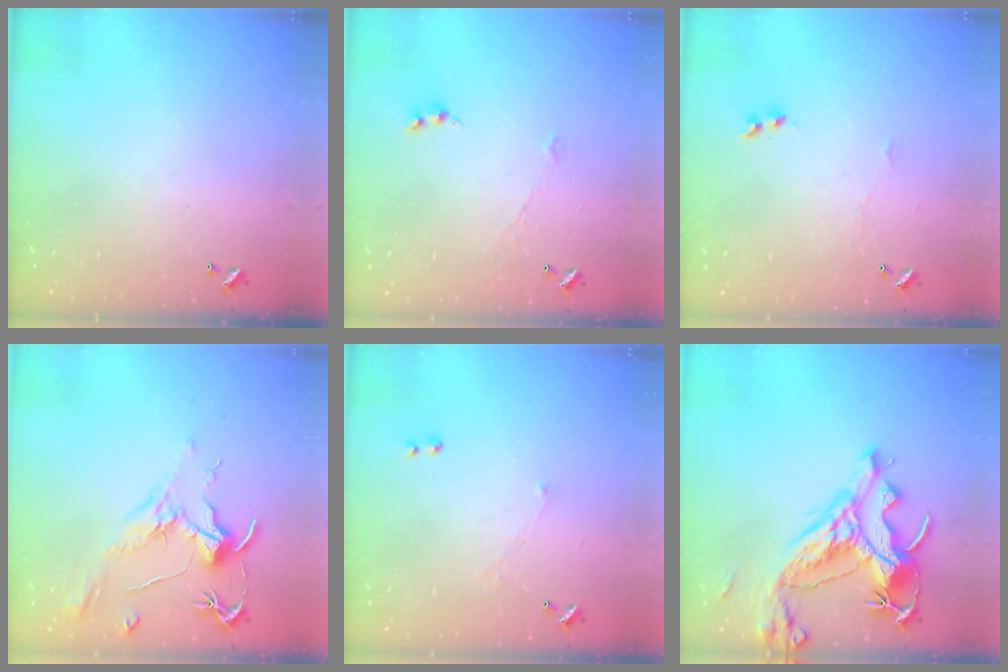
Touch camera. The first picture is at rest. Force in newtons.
{"total": 1.9, "press": 1.8, "slide": 0.4}
{"total": 1.9, "press": 1.8, "slide": 0.5}
{"total": 2.1, "press": 2.0, "slide": 0.8}
{"total": 1.0, "press": 0.7, "slide": 0.6}
{"total": 14.9, "press": 14.7, "slide": 2.3}